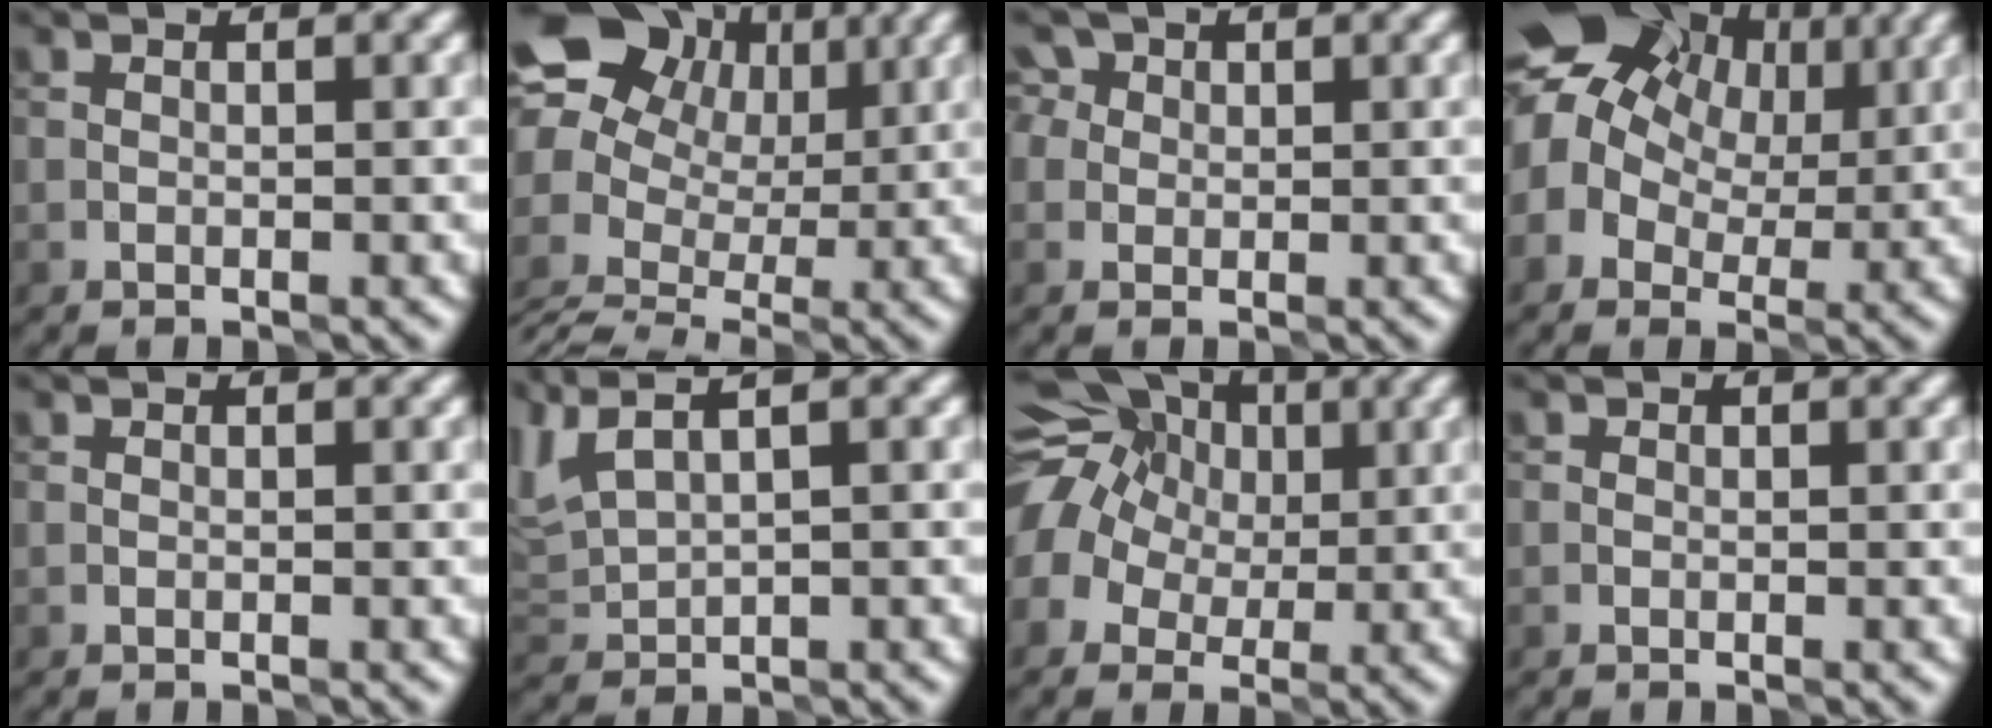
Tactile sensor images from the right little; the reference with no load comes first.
{"total": 12.7, "force": [1.6, 10.6, 6.8], "torque": [-0.148, 0.011, 0.032]}
{"total": 3.0, "force": [1.4, 2.5, 1.1], "torque": [0.003, 0.024, -0.005]}
{"total": 12.7, "force": [4.6, 9.3, 7.3], "torque": [-0.127, 0.040, 0.065]}
{"total": 0.0}
{"total": 3.6, "force": [2.6, 0.9, 2.3], "torque": [-0.068, 0.020, 0.063]}
{"total": 13.9, "force": [4.8, 11.1, 6.8], "torque": [-0.152, 0.049, 0.056]}
{"total": 0.0}